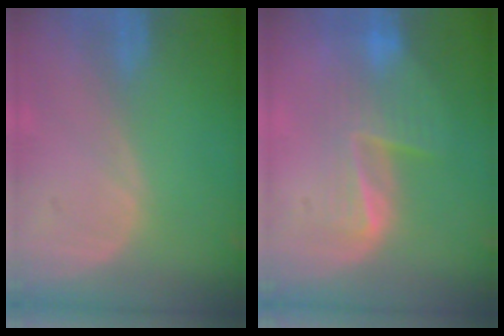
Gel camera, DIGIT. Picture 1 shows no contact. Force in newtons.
{"total": 6.9, "press": 6.4, "slide": 2.5}